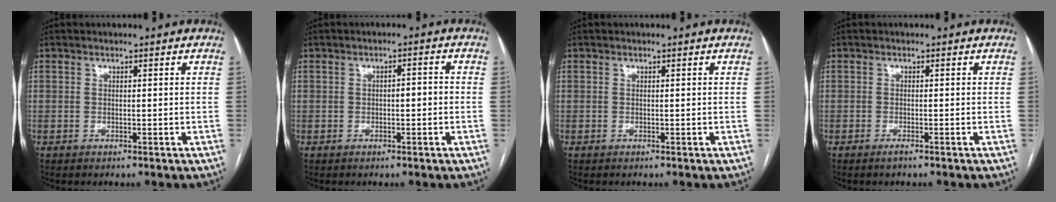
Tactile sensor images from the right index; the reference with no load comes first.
{"total": 2.1, "force": [-0.3, 0.7, 1.9], "torque": [-0.029, 0.007, -0.005]}
{"total": 0.0}
{"total": 1.0, "force": [-0.7, -0.1, 0.7], "torque": [-0.014, -0.001, -0.014]}